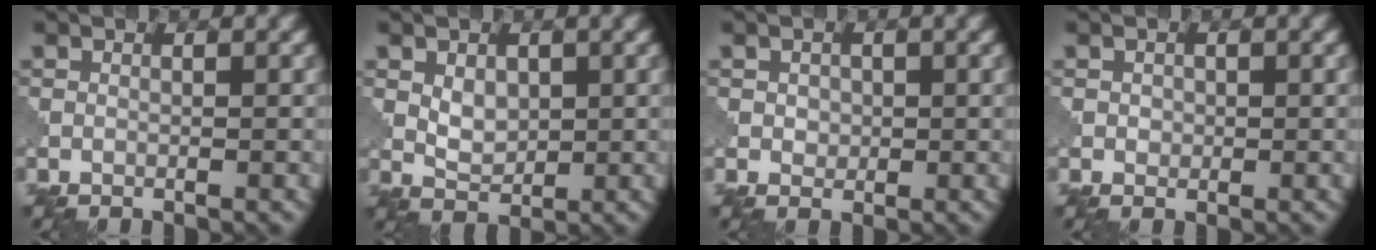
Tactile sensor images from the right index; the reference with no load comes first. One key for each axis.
{"total": 2.3, "fx": 0.4, "fy": 1.6, "fz": 1.6, "tx": -0.030, "ty": -0.002, "tz": 0.010}
{"total": 1.3, "fx": 0.2, "fy": 1.1, "fz": 0.6, "tx": -0.011, "ty": -0.001, "tz": 0.004}
{"total": 0.8, "fx": 0.1, "fy": 0.8, "fz": 0.3, "tx": -0.005, "ty": 0.000, "tz": 0.001}